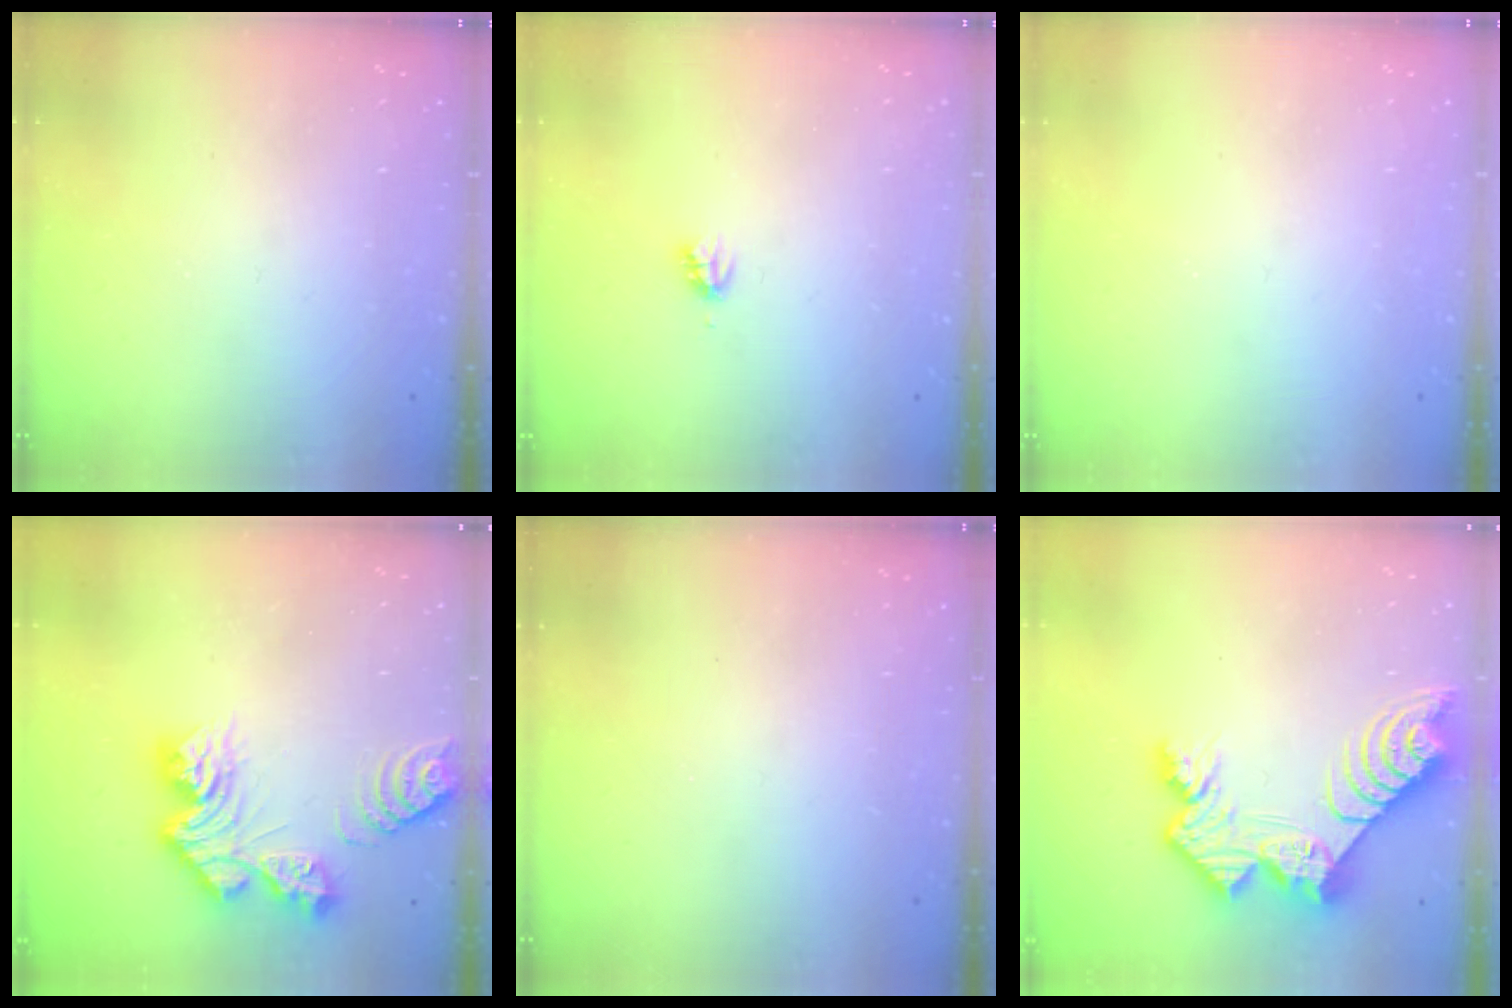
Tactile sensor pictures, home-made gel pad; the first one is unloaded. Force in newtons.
{"total": 2.2, "press": 2.2, "slide": 0.3}
{"total": 0.0}
{"total": 13.6, "press": 13.6, "slide": 1.3}
{"total": 0.0}
{"total": 13.9, "press": 13.9, "slide": 1.0}